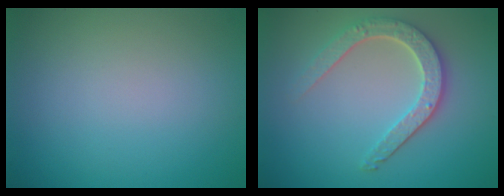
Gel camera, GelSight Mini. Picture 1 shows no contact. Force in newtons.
{"total": 3.9, "press": 3.4, "slide": 2.0}